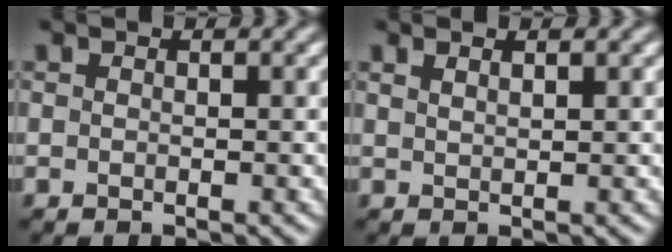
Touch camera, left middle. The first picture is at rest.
{"total": 0.6, "force": [0.5, 0.0, 0.3], "torque": [-0.001, 0.001, 0.007]}